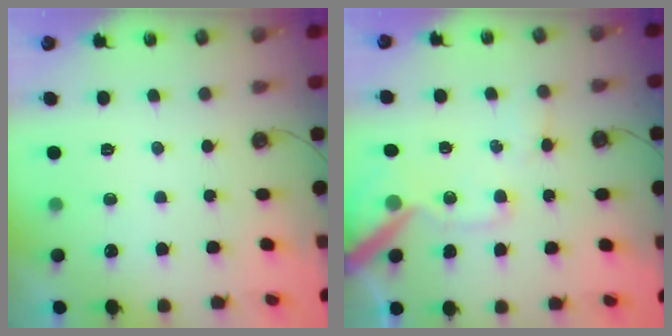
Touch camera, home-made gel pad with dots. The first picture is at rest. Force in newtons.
{"total": 12.8, "press": 12.7, "slide": 1.6}